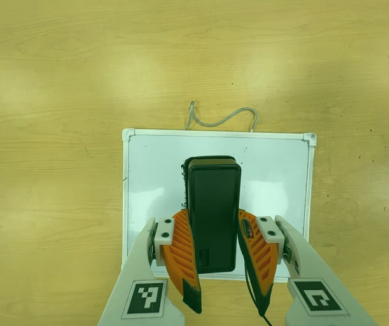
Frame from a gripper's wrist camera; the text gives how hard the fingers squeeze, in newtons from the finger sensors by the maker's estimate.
{"total": 5.7, "left": 4.9, "right": 6.4}